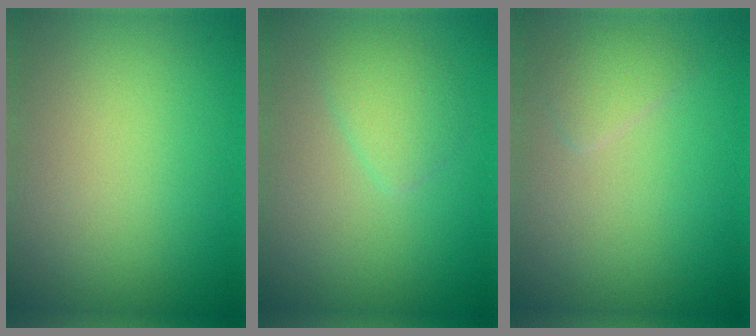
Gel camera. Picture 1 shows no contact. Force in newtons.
{"total": 2.0, "press": 2.0, "slide": 0.1}
{"total": 1.5, "press": 1.5, "slide": 0.1}